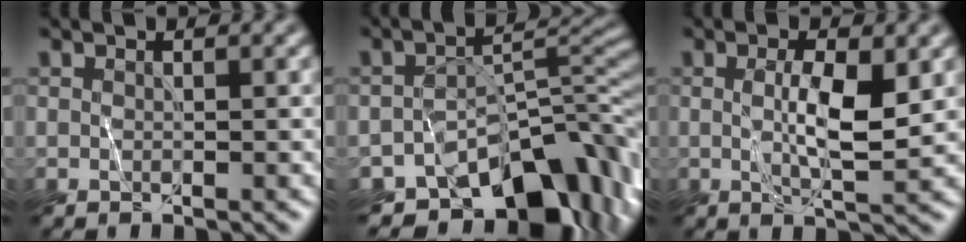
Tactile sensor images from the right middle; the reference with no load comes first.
{"total": 11.9, "force": [-8.1, 6.2, 6.2], "torque": [-0.076, -0.001, -0.117]}
{"total": 4.1, "force": [0.6, 0.8, 4.0], "torque": [-0.072, 0.002, 0.013]}